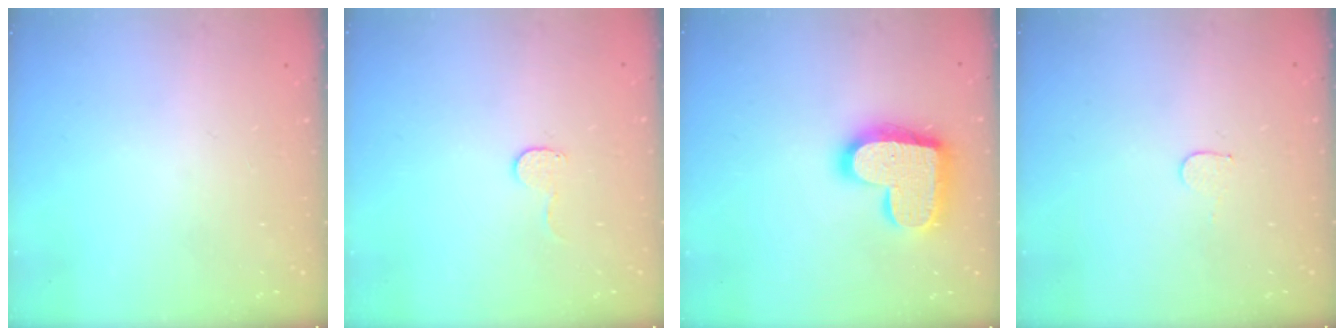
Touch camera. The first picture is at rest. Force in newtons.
{"total": 4.6, "press": 4.6, "slide": 0.4}
{"total": 18.7, "press": 18.7, "slide": 1.2}
{"total": 3.4, "press": 3.4, "slide": 0.2}